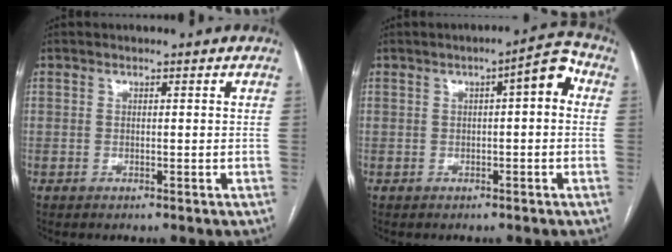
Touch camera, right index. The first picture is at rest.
{"total": 5.1, "force": [0.9, 1.2, 4.9], "torque": [-0.063, 0.023, 0.007]}